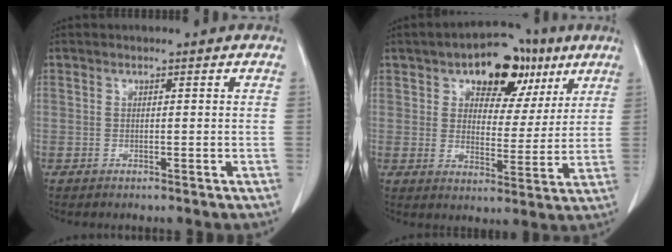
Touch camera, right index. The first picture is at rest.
{"total": 12.6, "force": [6.6, 7.2, 8.0], "torque": [-0.101, 0.024, 0.098]}